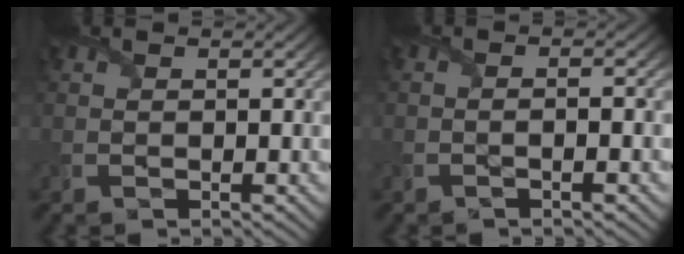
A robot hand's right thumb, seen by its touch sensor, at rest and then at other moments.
{"total": 1.7, "force": [-1.1, -0.5, 1.3], "torque": [-0.021, 0.004, -0.020]}